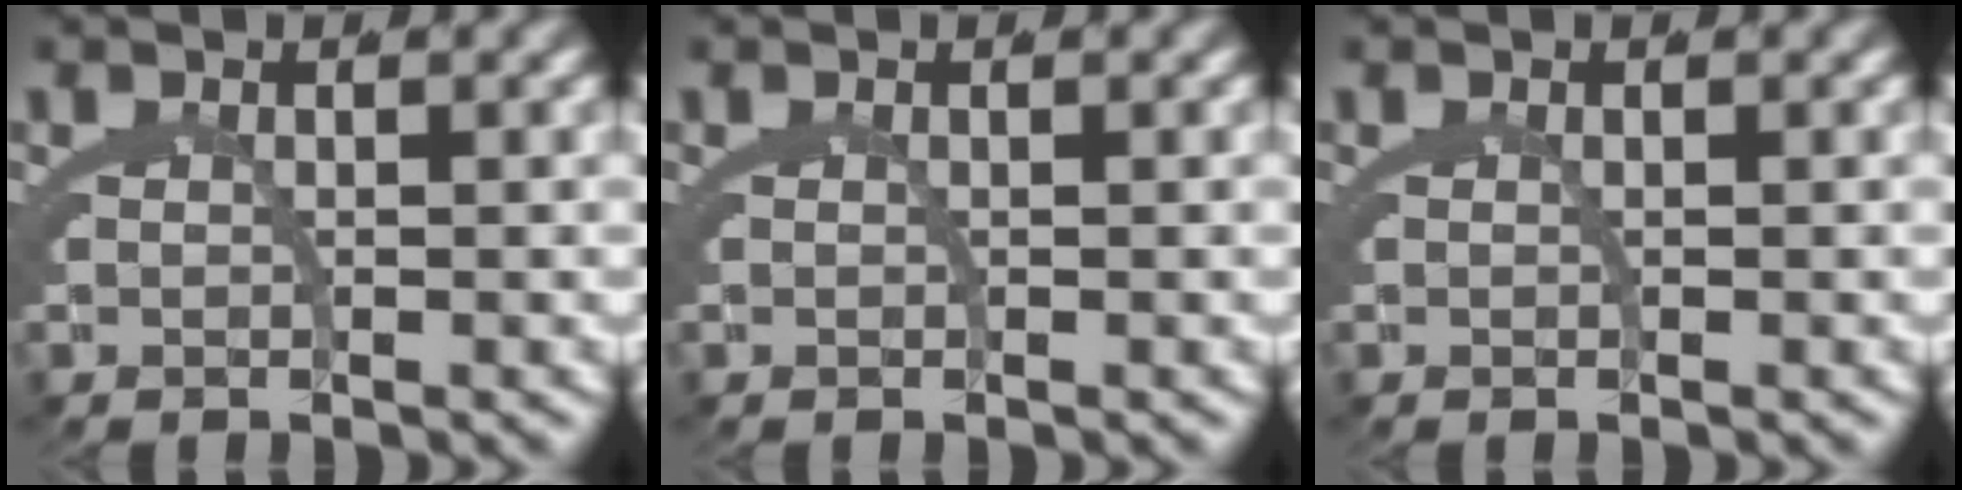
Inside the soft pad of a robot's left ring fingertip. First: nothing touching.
{"total": 0.0}
{"total": 0.0}